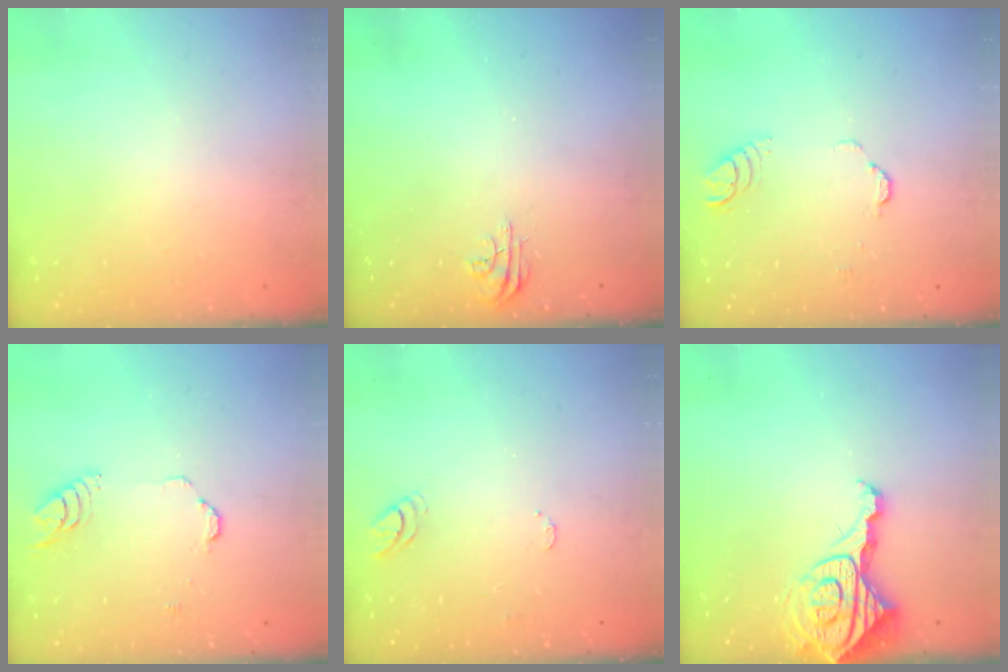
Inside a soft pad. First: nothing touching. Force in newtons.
{"total": 4.3, "press": 4.3, "slide": 0.4}
{"total": 3.0, "press": 3.0, "slide": 0.3}
{"total": 3.9, "press": 3.9, "slide": 0.4}
{"total": 6.3, "press": 6.3, "slide": 0.6}
{"total": 10.1, "press": 10.0, "slide": 0.9}